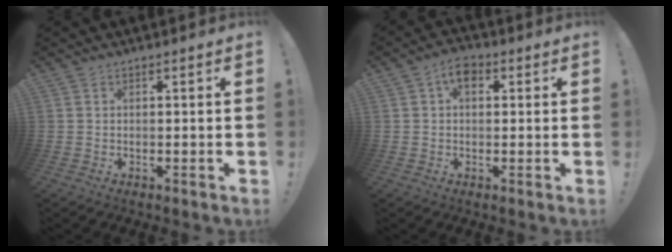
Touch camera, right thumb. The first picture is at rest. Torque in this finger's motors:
{"motor_torque": [0.82, 0.97, 0.50, -0.08, 0.01]}